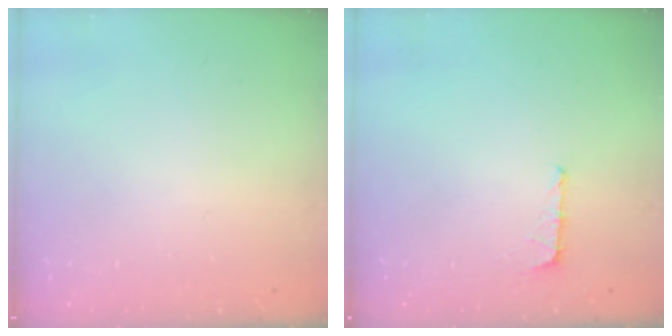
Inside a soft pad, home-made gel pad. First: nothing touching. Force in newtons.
{"total": 5.1, "press": 5.1, "slide": 0.3}